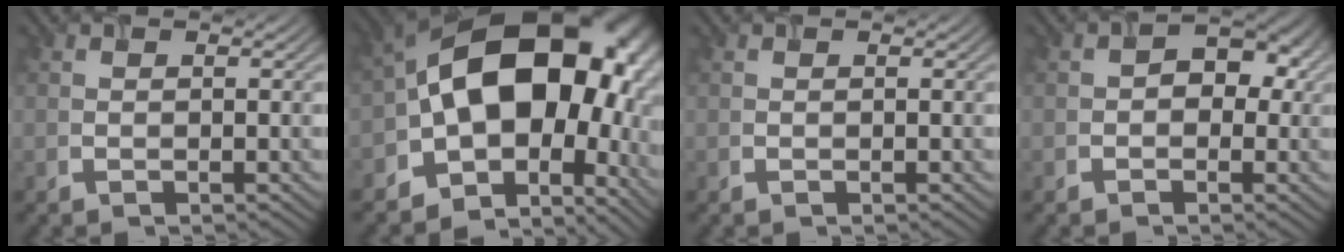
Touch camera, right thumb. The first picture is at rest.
{"total": 19.0, "force": [-0.9, 13.5, 13.4], "torque": [-0.213, -0.023, 0.014]}
{"total": 0.0}
{"total": 4.3, "force": [0.0, 3.2, 2.9], "torque": [-0.024, 0.007, -0.007]}